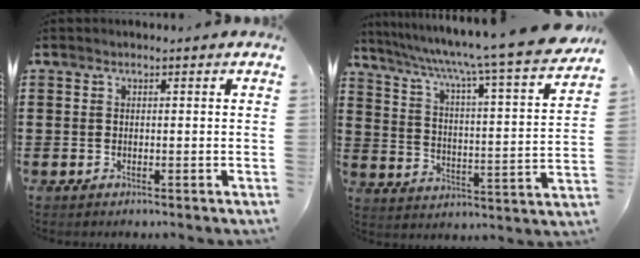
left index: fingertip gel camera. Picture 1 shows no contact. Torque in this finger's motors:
{"motor_torque": [1.76, -0.38, 1.05, 0.21]}